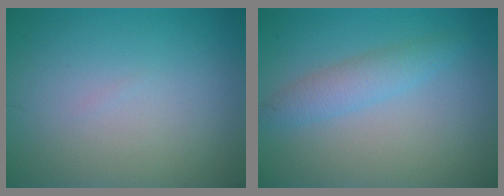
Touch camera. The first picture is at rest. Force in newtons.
{"total": 2.5, "press": 2.5, "slide": 0.1}